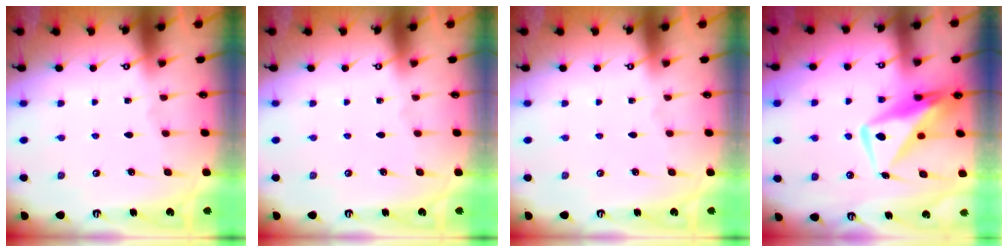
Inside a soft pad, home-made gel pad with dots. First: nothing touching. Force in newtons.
{"total": 0.0}
{"total": 0.0}
{"total": 11.1, "press": 11.1, "slide": 1.0}